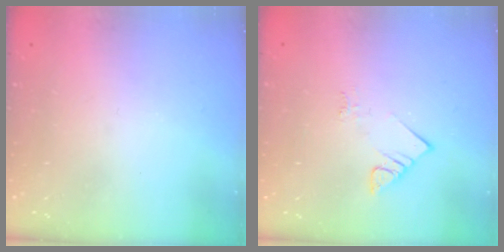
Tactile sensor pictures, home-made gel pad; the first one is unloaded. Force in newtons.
{"total": 4.0, "press": 3.9, "slide": 0.3}